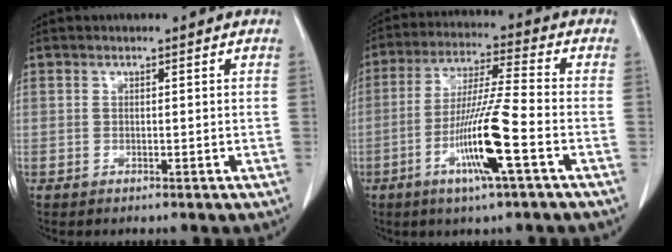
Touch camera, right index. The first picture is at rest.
{"total": 11.1, "force": [-4.0, -0.4, 10.4], "torque": [-0.204, -0.012, -0.077]}